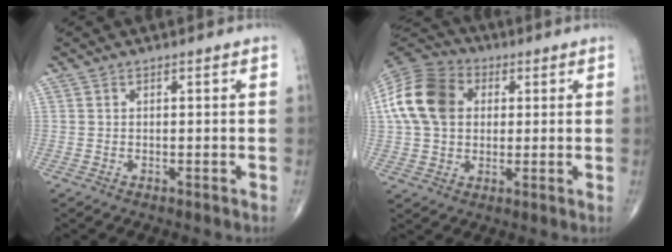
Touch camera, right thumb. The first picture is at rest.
{"total": 15.5, "force": [2.9, 11.8, 9.7], "torque": [-0.181, 0.018, 0.043]}